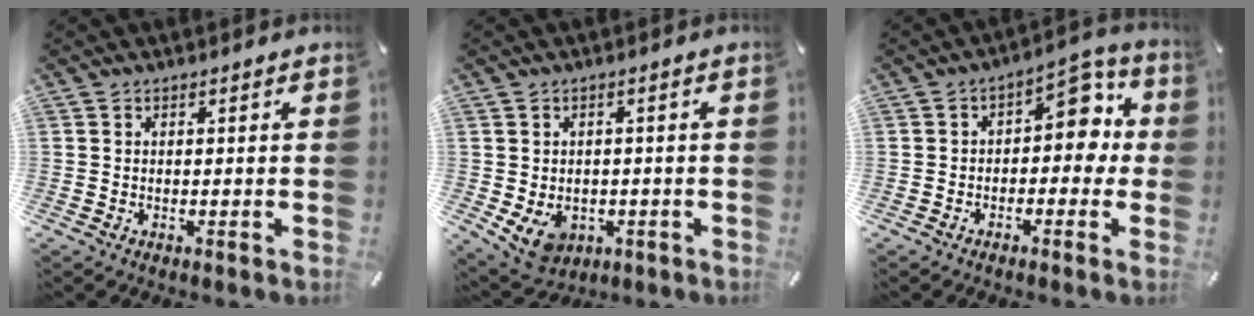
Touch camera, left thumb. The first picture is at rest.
{"total": 6.5, "force": [-1.5, 5.3, 3.4], "torque": [-0.067, 0.005, -0.028]}
{"total": 8.5, "force": [1.4, 5.5, 6.3], "torque": [-0.076, -0.010, 0.016]}